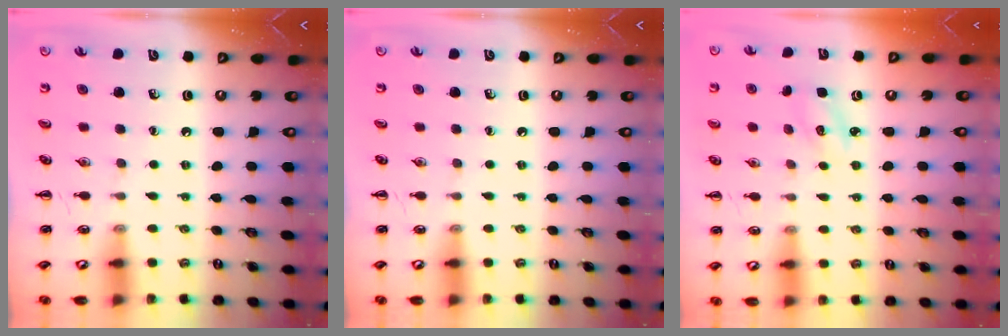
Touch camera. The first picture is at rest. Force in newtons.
{"total": 0.0}
{"total": 3.5, "press": 3.3, "slide": 1.1}